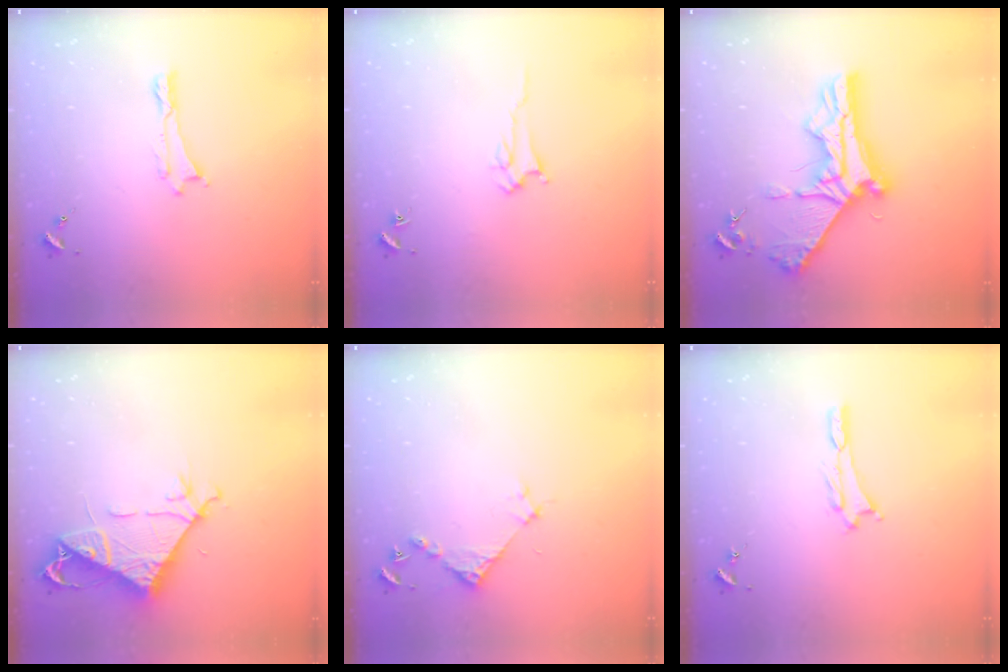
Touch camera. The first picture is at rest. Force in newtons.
{"total": 2.8, "press": 2.8, "slide": 0.4}
{"total": 10.0, "press": 9.9, "slide": 1.3}
{"total": 8.1, "press": 8.1, "slide": 0.6}
{"total": 3.9, "press": 3.8, "slide": 0.3}
{"total": 0.7, "press": 0.7, "slide": 0.3}